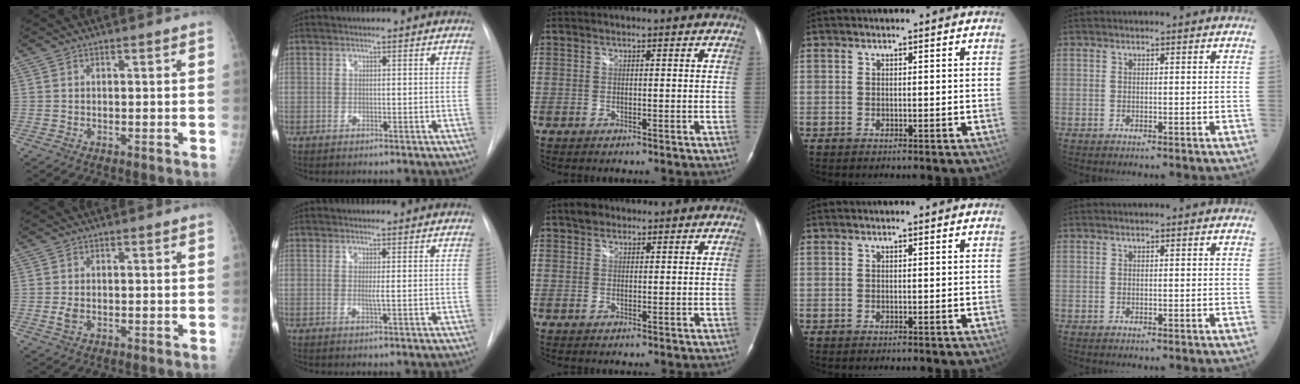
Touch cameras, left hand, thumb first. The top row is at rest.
{"thumb": {"total": 1.8, "force": [-0.2, 1.2, 1.3], "torque": [-0.027, -0.003, -0.004]}, "index": {"total": 0.9, "force": [0.0, -0.3, 0.9], "torque": [-0.020, -0.005, -0.001]}, "middle": {"total": 2.1, "force": [1.4, 1.4, 0.6], "torque": [-0.011, 0.012, 0.021]}}